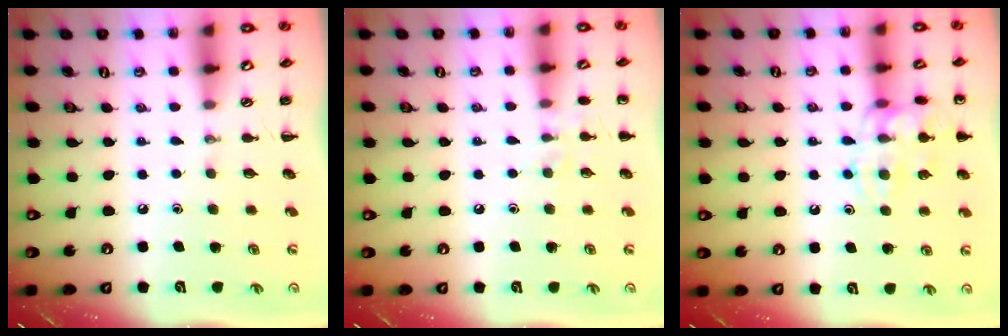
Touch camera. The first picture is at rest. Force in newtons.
{"total": 5.9, "press": 5.8, "slide": 1.4}
{"total": 14.6, "press": 14.5, "slide": 1.5}